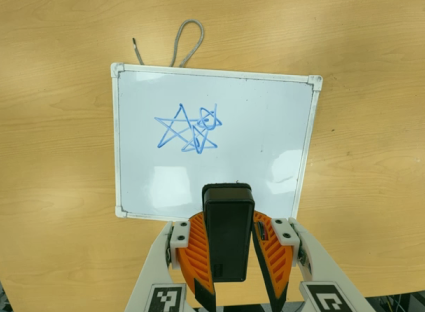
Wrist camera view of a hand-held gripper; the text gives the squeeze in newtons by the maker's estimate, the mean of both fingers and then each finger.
{"total": 9.7, "left": 8.1, "right": 11.3}